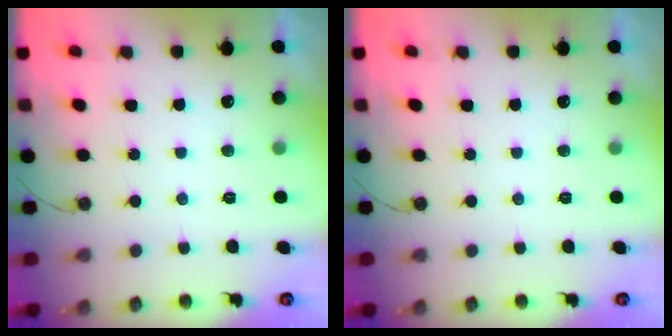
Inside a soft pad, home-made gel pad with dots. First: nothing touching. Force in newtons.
{"total": 0.0}